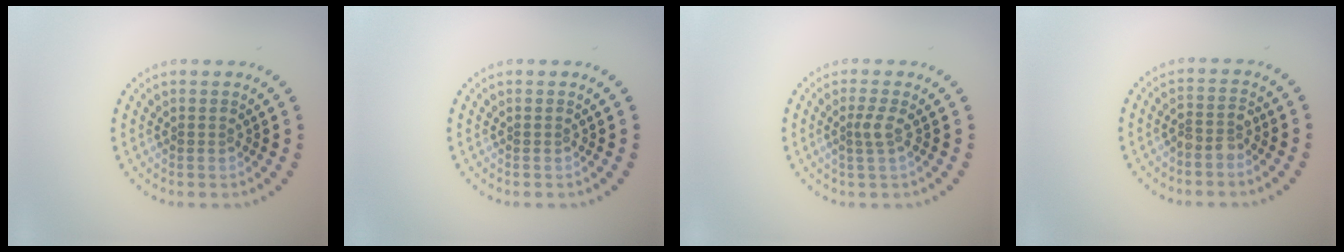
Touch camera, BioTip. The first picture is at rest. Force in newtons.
{"total": 0.0}
{"total": 1.4, "press": 1.1, "slide": 0.9}
{"total": 1.8, "press": 1.6, "slide": 0.9}